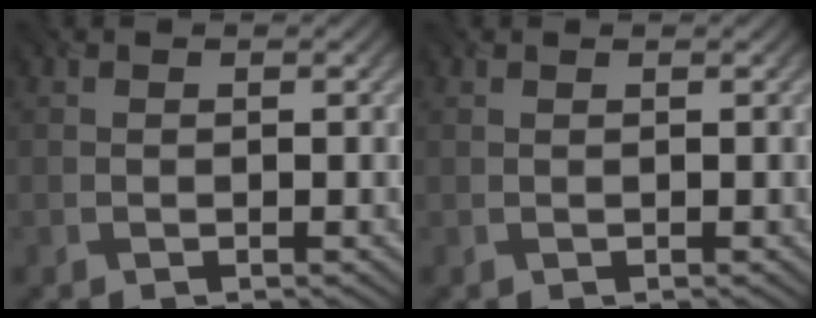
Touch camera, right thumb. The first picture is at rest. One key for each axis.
{"total": 0.0}